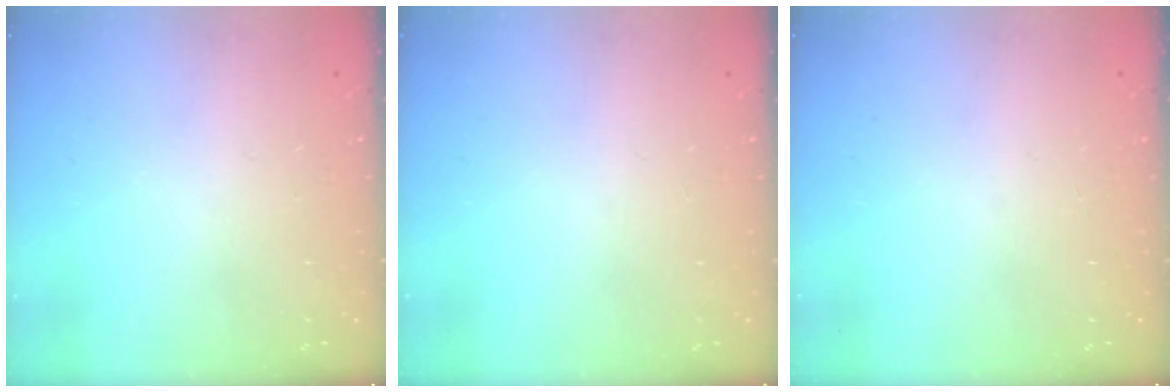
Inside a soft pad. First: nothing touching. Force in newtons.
{"total": 0.0}
{"total": 0.0}